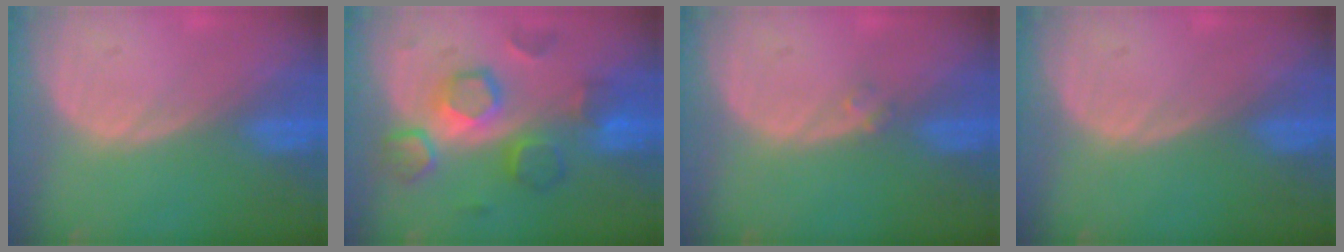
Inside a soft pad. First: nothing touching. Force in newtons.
{"total": 8.5, "press": 8.5, "slide": 0.2}
{"total": 1.2, "press": 1.1, "slide": 0.6}
{"total": 0.0}